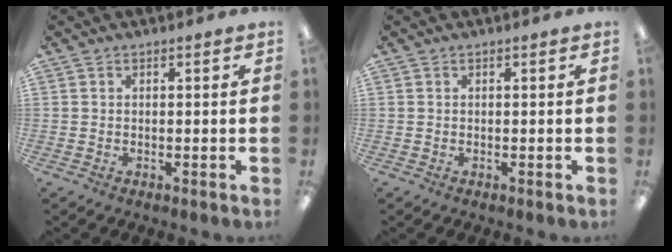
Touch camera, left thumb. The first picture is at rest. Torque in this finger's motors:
{"motor_torque": [-0.02, 0.01, -0.06, 0.02, 0.00]}